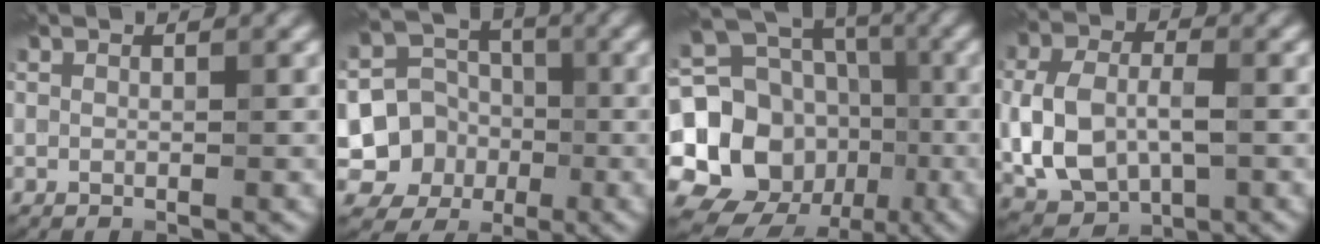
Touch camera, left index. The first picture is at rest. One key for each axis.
{"total": 6.7, "fx": -1.8, "fy": 6.2, "fz": 1.7, "tx": -0.017, "ty": -0.001, "tz": -0.057}
{"total": 17.4, "fx": -2.1, "fy": 15.3, "fz": 8.1, "tx": -0.181, "ty": 0.021, "tz": -0.058}
{"total": 8.1, "fx": -1.0, "fy": 5.3, "fz": 6.0, "tx": -0.132, "ty": -0.005, "tz": -0.018}